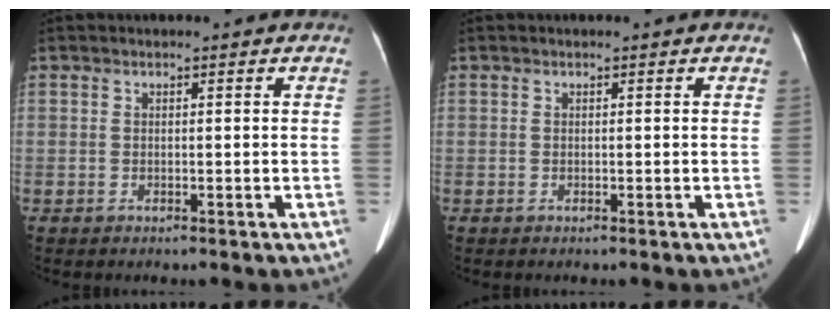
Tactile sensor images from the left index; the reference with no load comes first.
{"total": 0.0}